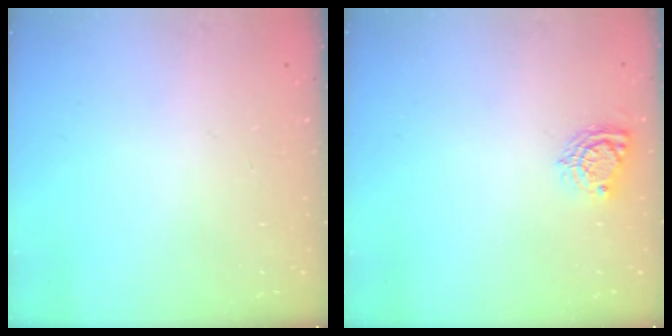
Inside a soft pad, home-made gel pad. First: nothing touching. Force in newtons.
{"total": 6.5, "press": 6.5, "slide": 0.1}